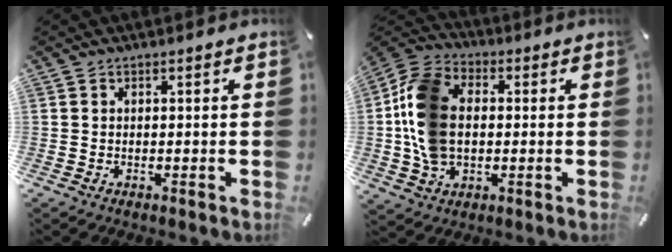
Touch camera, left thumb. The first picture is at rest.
{"total": 13.9, "force": [-0.2, 10.3, 9.2], "torque": [-0.214, 0.017, -0.001]}